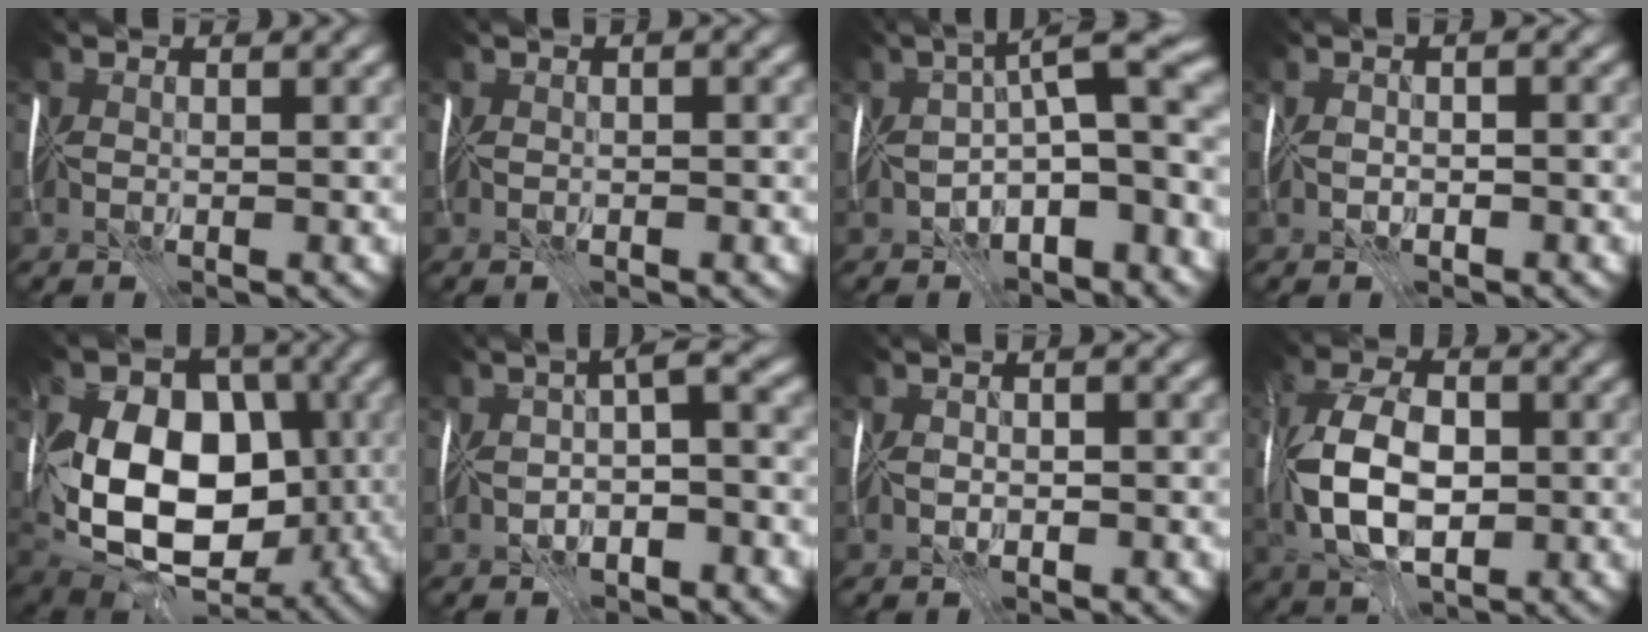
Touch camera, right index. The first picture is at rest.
{"total": 0.5, "force": [-0.1, 0.0, 0.5], "torque": [-0.005, 0.000, 0.001]}
{"total": 8.7, "force": [-2.1, 2.6, 8.0], "torque": [-0.119, 0.004, -0.042]}
{"total": 1.4, "force": [-0.8, 0.6, 1.0], "torque": [-0.014, 0.002, -0.011]}
{"total": 14.3, "force": [-0.9, 9.8, 10.3], "torque": [-0.163, -0.021, -0.011]}
{"total": 3.9, "force": [-1.5, 1.2, 3.3], "torque": [-0.053, 0.006, -0.037]}
{"total": 1.1, "force": [-0.7, 0.5, 0.7], "torque": [-0.011, -0.001, -0.010]}
{"total": 8.5, "force": [-0.9, 5.0, 6.8], "torque": [-0.143, 0.004, -0.027]}